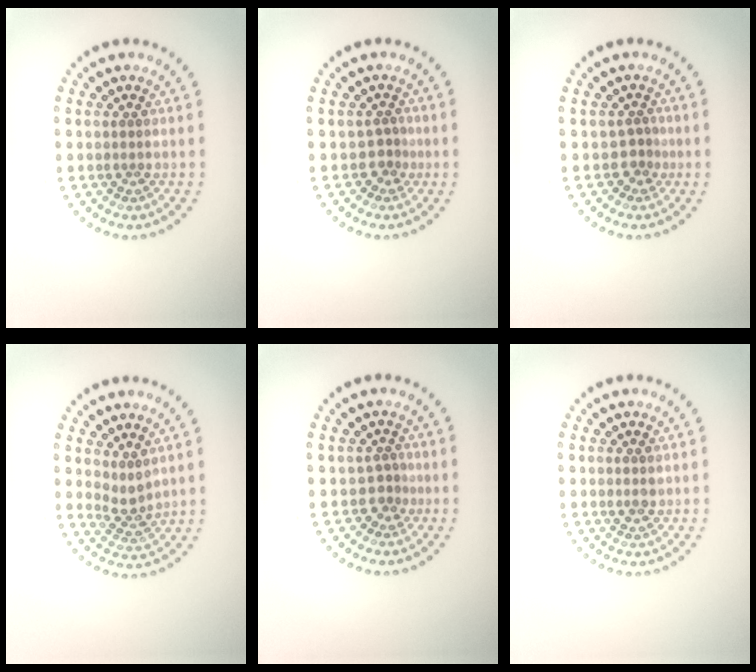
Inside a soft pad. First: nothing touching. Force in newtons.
{"total": 1.5, "press": 1.0, "slide": 1.2}
{"total": 1.5, "press": 1.0, "slide": 1.2}
{"total": 2.3, "press": 1.6, "slide": 1.6}
{"total": 1.5, "press": 1.0, "slide": 1.2}
{"total": 0.9, "press": 0.9, "slide": 0.2}